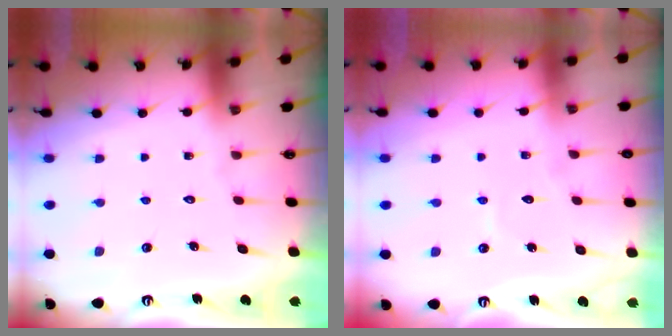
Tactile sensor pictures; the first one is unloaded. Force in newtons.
{"total": 3.3, "press": 3.2, "slide": 0.3}